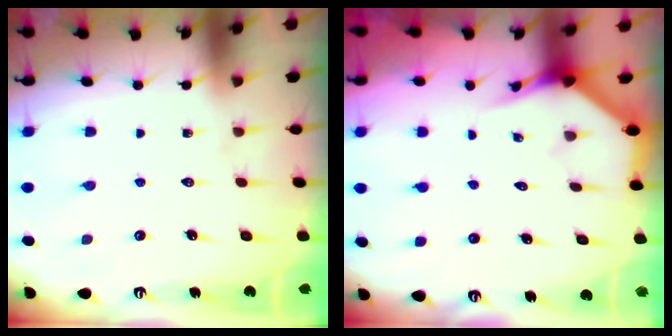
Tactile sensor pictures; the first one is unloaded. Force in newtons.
{"total": 3.9, "press": 3.9, "slide": 0.3}